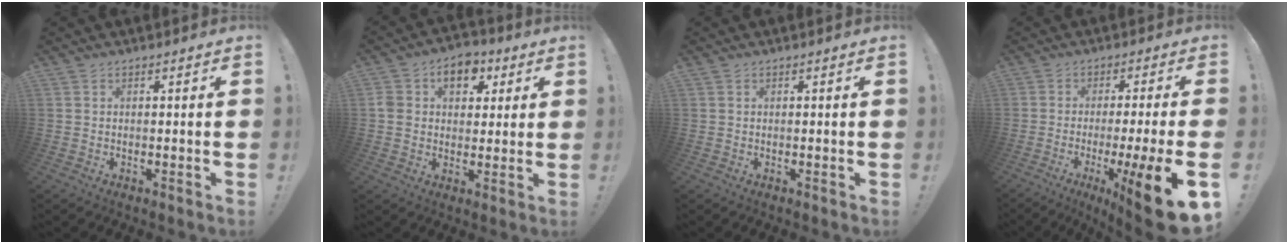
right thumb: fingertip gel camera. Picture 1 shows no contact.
{"total": 10.2, "force": [3.4, 8.1, 5.2], "torque": [-0.082, 0.004, 0.069]}
{"total": 0.0}
{"total": 15.6, "force": [-6.6, 0.9, 14.1], "torque": [-0.195, 0.026, -0.095]}